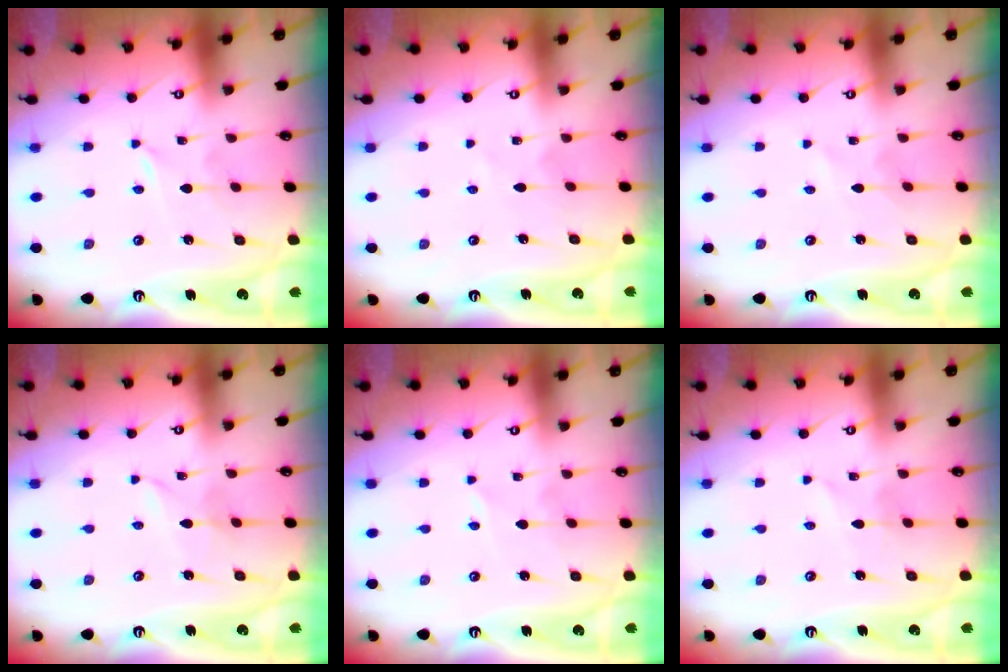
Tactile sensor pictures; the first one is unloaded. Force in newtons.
{"total": 1.5, "press": 1.5, "slide": 0.3}
{"total": 1.7, "press": 1.7, "slide": 0.1}
{"total": 2.0, "press": 2.0, "slide": 0.1}
{"total": 2.0, "press": 2.0, "slide": 0.3}
{"total": 1.7, "press": 1.7, "slide": 0.2}